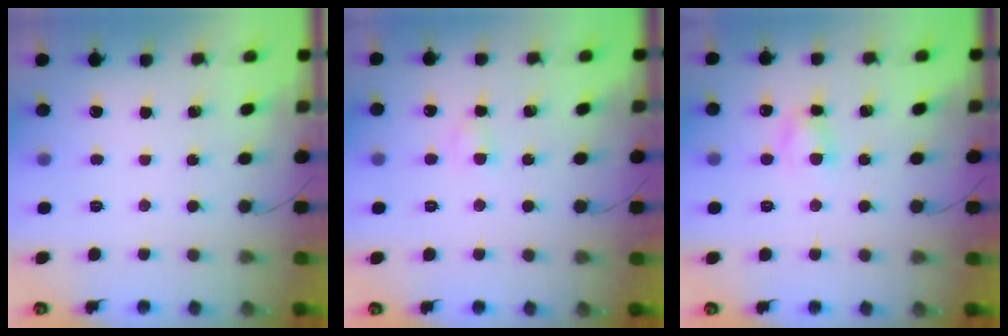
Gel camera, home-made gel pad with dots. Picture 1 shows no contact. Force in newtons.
{"total": 2.4, "press": 2.3, "slide": 0.9}
{"total": 4.0, "press": 3.8, "slide": 1.0}